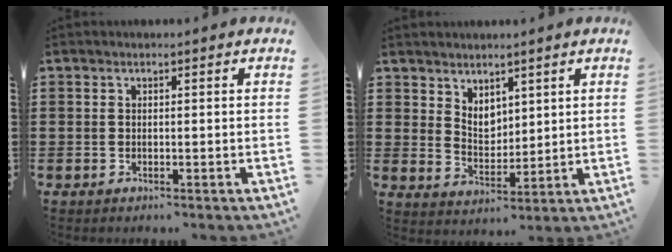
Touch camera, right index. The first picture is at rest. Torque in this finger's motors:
{"motor_torque": [-0.06, 0.23, 0.06, 0.05]}